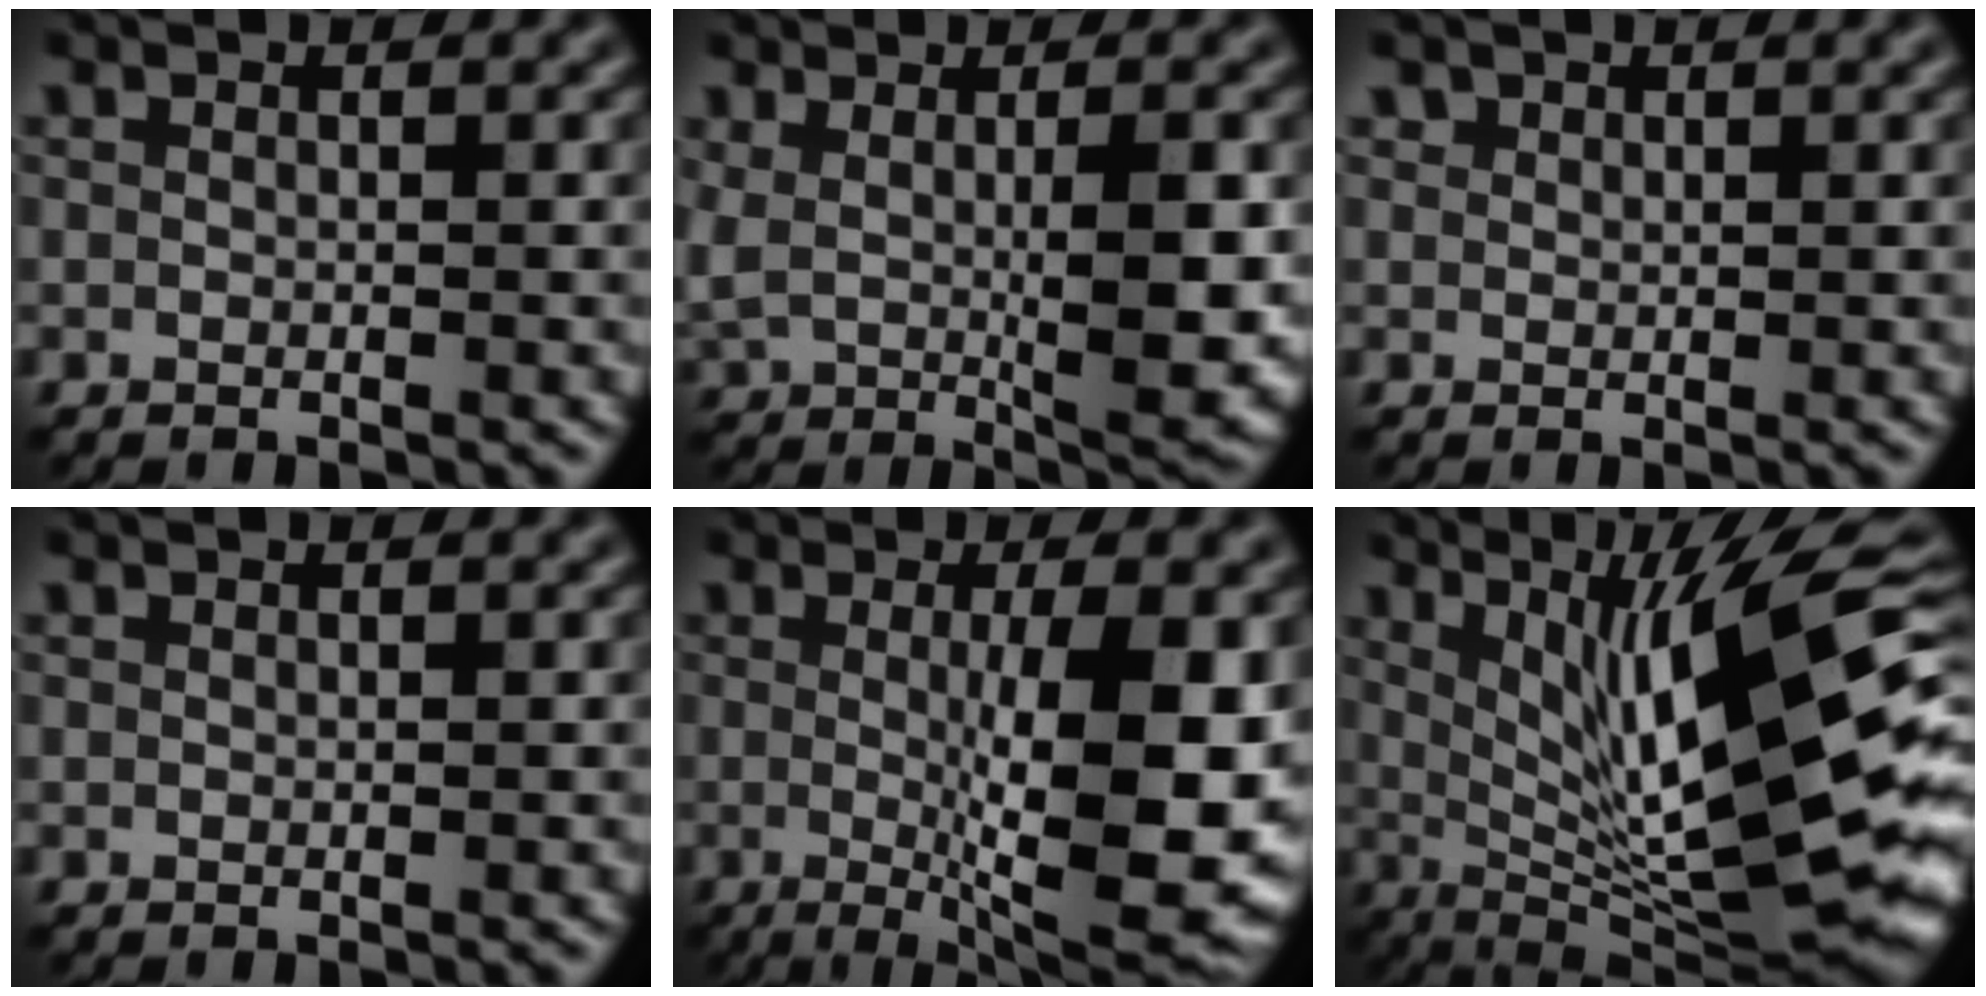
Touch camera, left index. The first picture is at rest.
{"total": 7.2, "force": [0.5, 2.4, 6.7], "torque": [-0.122, -0.012, 0.018]}
{"total": 0.8, "force": [0.7, 0.4, 0.0], "torque": [-0.003, -0.001, 0.015]}
{"total": 0.0}
{"total": 11.8, "force": [-0.7, 2.9, 11.4], "torque": [-0.154, -0.016, -0.004]}
{"total": 15.8, "force": [3.0, 3.9, 15.1], "torque": [-0.228, -0.004, 0.057]}